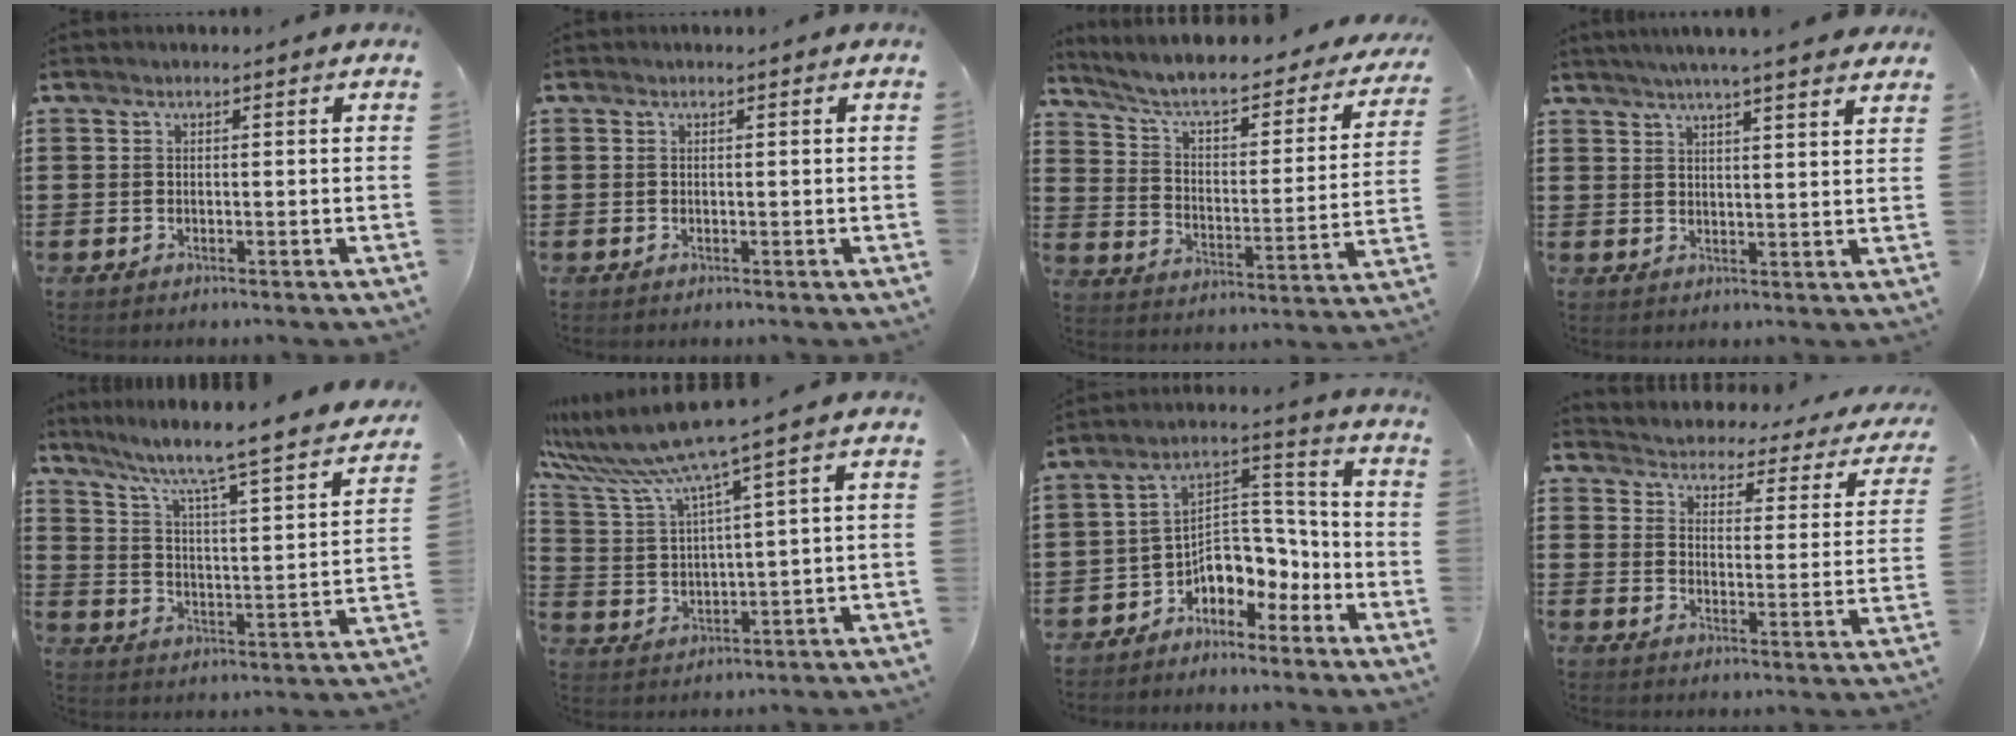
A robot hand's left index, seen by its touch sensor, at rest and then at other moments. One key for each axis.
{"total": 0.0}
{"total": 5.6, "fx": 4.7, "fy": 0.9, "fz": 2.8, "tx": -0.077, "ty": -0.038, "tz": 0.073}
{"total": 4.3, "fx": 3.8, "fy": -0.5, "fz": 1.9, "tx": -0.049, "ty": -0.008, "tz": 0.067}
{"total": 5.4, "fx": 4.6, "fy": -0.5, "fz": 2.7, "tx": -0.076, "ty": -0.054, "tz": 0.063}
{"total": 7.6, "fx": 5.9, "fy": -0.7, "fz": 4.8, "tx": -0.126, "ty": -0.045, "tz": 0.094}
{"total": 6.9, "fx": -5.0, "fy": 4.5, "fz": 1.5, "tx": -0.030, "ty": 0.014, "tz": -0.097}
{"total": 2.7, "fx": 2.7, "fy": 0.1, "fz": -0.3, "tx": -0.018, "ty": -0.031, "tz": 0.037}